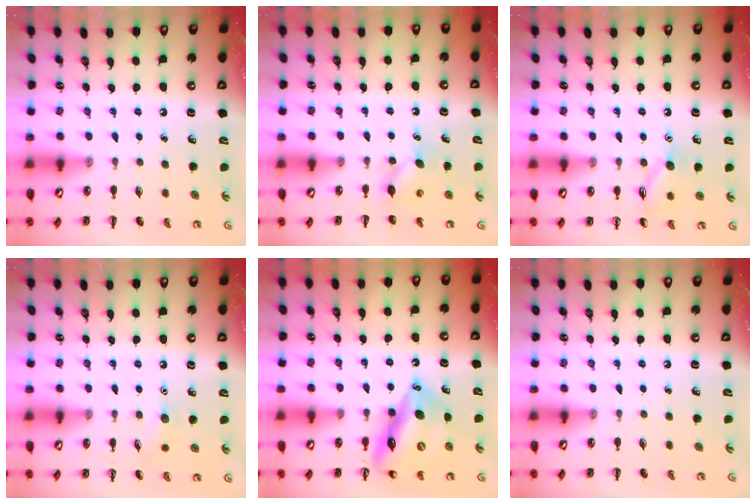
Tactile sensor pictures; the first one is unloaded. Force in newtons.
{"total": 4.7, "press": 4.5, "slide": 1.3}
{"total": 9.6, "press": 9.5, "slide": 0.6}
{"total": 5.8, "press": 5.6, "slide": 1.7}
{"total": 14.6, "press": 14.2, "slide": 3.6}
{"total": 0.0}